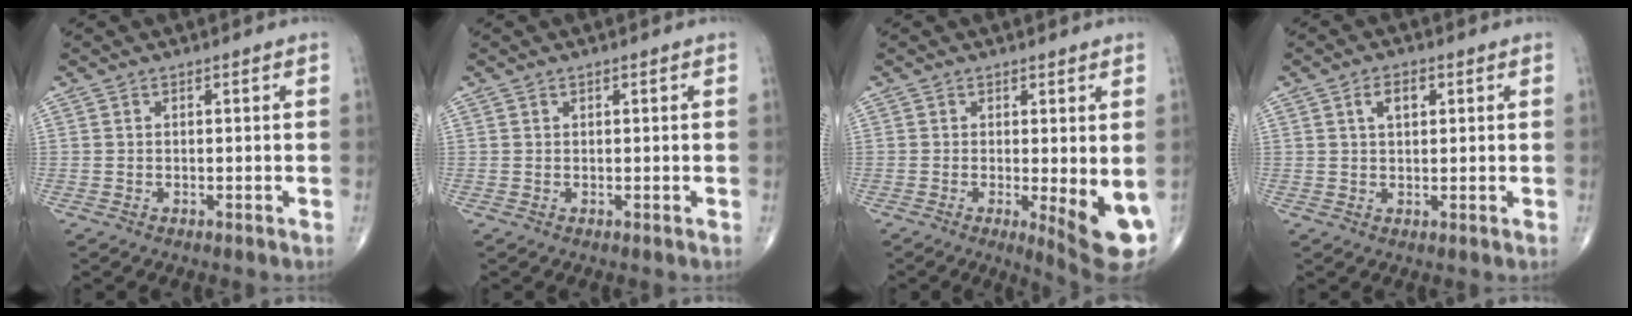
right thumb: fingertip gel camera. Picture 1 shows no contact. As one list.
[{"total": 0.0}, {"total": 8.2, "force": [-1.3, 2.0, 7.8], "torque": [-0.099, -0.019, -0.015]}, {"total": 3.8, "force": [1.4, 2.1, 2.8], "torque": [-0.042, 0.003, 0.024]}]